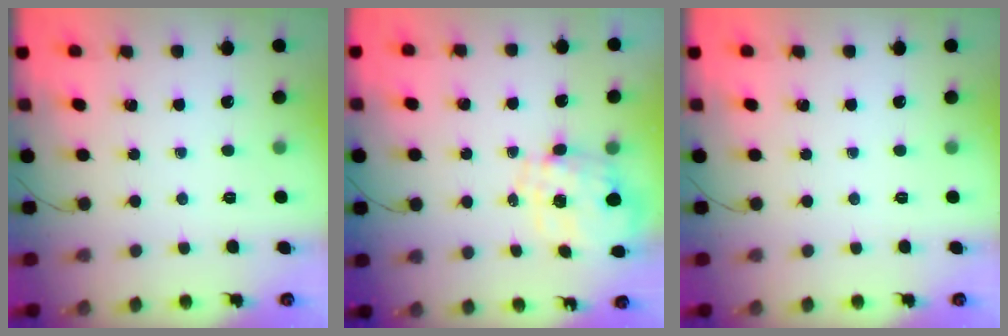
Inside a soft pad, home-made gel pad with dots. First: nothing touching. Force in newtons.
{"total": 2.1, "press": 1.8, "slide": 1.1}
{"total": 0.0}